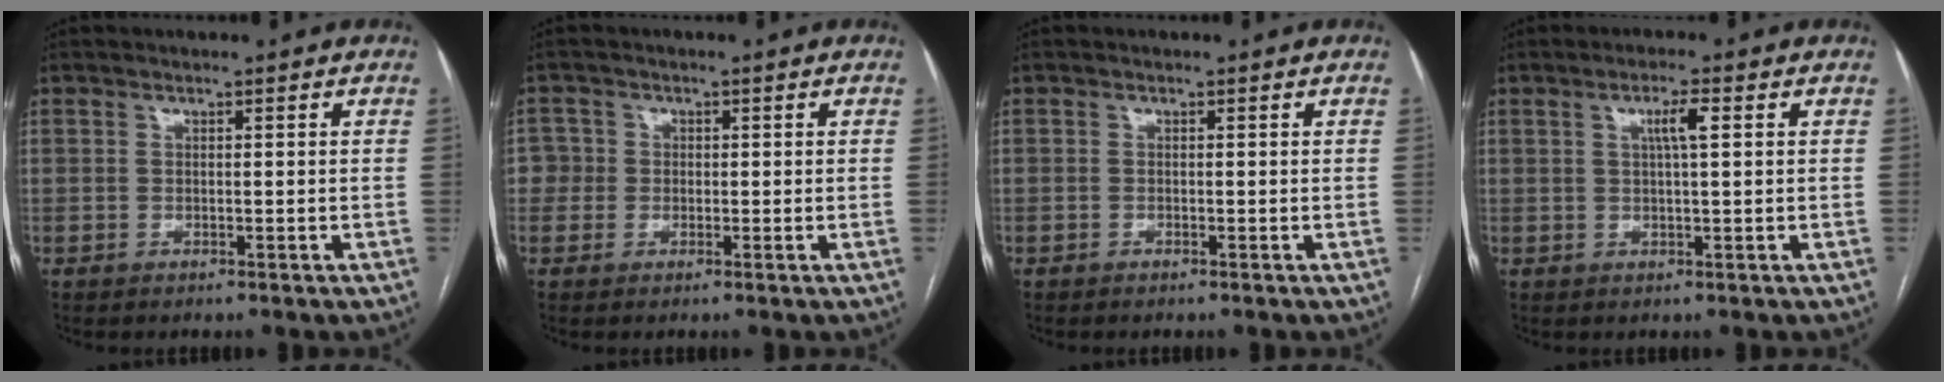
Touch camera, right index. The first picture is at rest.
{"total": 2.8, "force": [-0.2, 2.8, -0.1], "torque": [0.018, 0.016, -0.007]}
{"total": 0.0}
{"total": 3.2, "force": [1.0, 0.1, 3.0], "torque": [-0.054, 0.003, 0.016]}